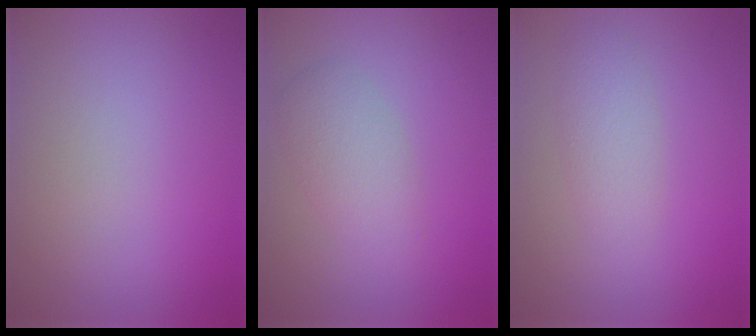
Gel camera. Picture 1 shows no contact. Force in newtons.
{"total": 2.9, "press": 2.9, "slide": 0.1}
{"total": 2.2, "press": 2.2, "slide": 0.1}